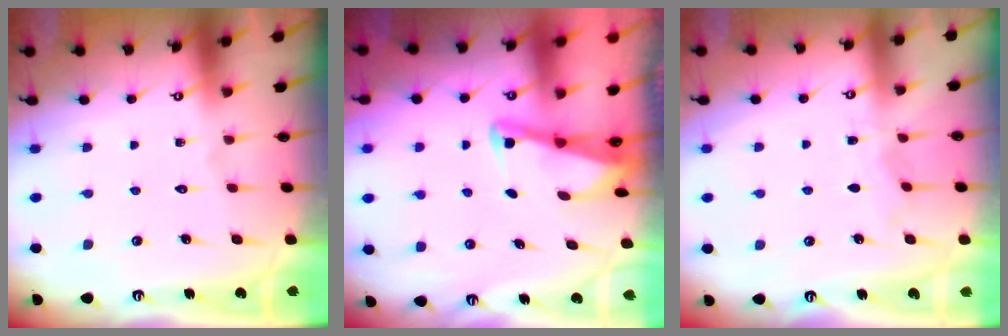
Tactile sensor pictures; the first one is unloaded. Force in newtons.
{"total": 2.9, "press": 2.9, "slide": 0.4}
{"total": 3.9, "press": 3.8, "slide": 0.4}